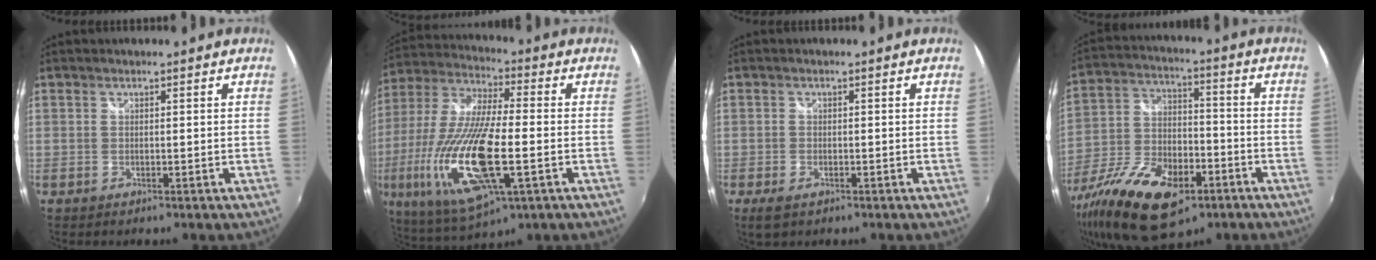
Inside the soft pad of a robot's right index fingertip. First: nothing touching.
{"total": 23.5, "force": [-6.2, 6.8, 21.6], "torque": [-0.448, -0.042, -0.110]}
{"total": 3.2, "force": [-1.8, 1.6, 2.0], "torque": [-0.046, -0.007, -0.031]}
{"total": 21.3, "force": [-11.3, 10.2, 14.9], "torque": [-0.311, -0.042, -0.190]}